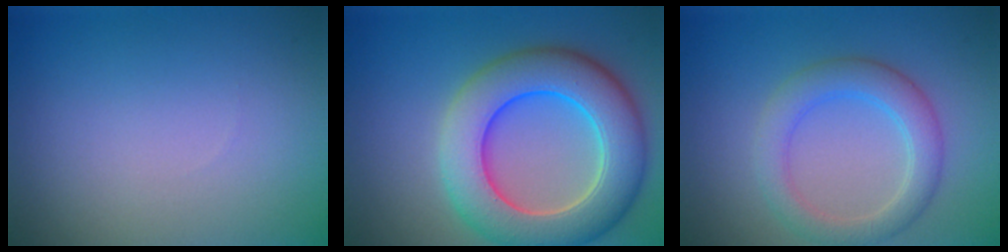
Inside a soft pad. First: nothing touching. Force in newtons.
{"total": 9.8, "press": 9.7, "slide": 0.6}
{"total": 4.0, "press": 4.0, "slide": 0.1}